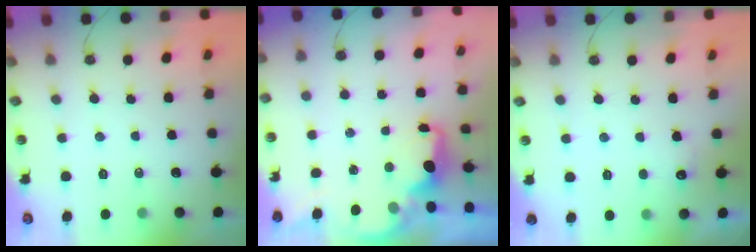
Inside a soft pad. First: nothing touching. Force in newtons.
{"total": 2.0, "press": 1.9, "slide": 0.8}
{"total": 6.2, "press": 6.1, "slide": 1.3}